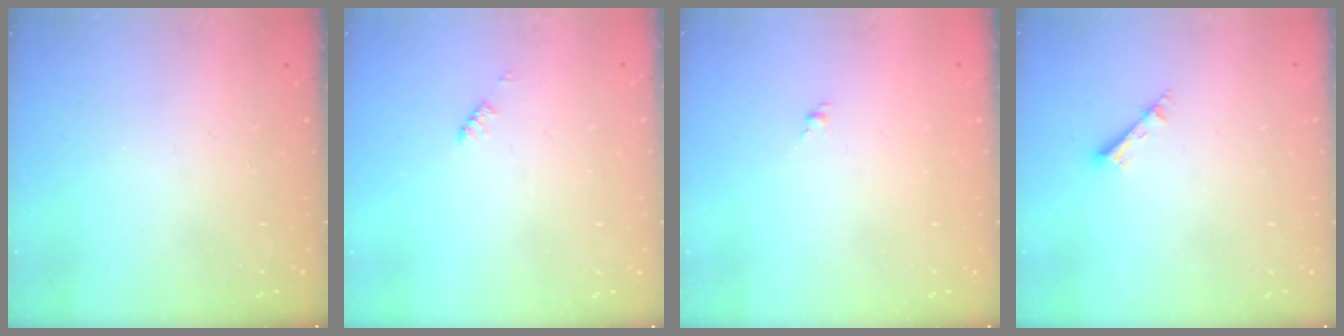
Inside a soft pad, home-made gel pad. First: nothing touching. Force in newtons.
{"total": 1.2, "press": 1.2, "slide": 0.2}
{"total": 1.4, "press": 1.2, "slide": 0.6}
{"total": 2.3, "press": 2.3, "slide": 0.1}